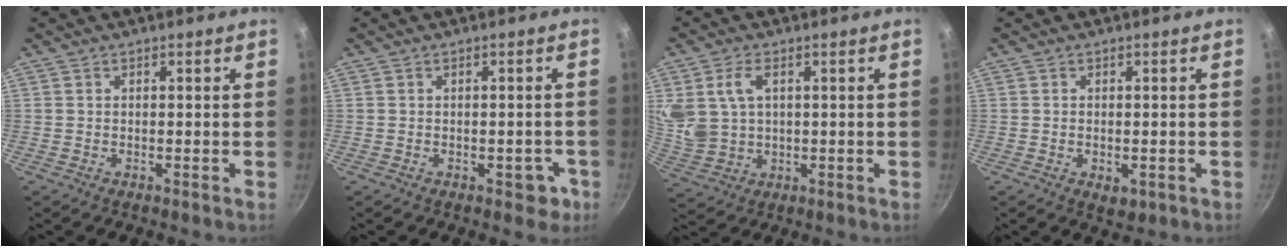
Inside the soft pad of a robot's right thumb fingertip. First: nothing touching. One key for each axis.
{"total": 3.8, "fx": -1.5, "fy": 2.3, "fz": 2.6, "tx": -0.002, "ty": 0.019, "tz": -0.011}
{"total": 9.3, "fx": 2.7, "fy": 6.4, "fz": 6.1, "tx": -0.111, "ty": -0.011, "tz": 0.064}
{"total": 3.1, "fx": -0.8, "fy": 1.9, "fz": 2.3, "tx": -0.033, "ty": -0.008, "tz": -0.009}